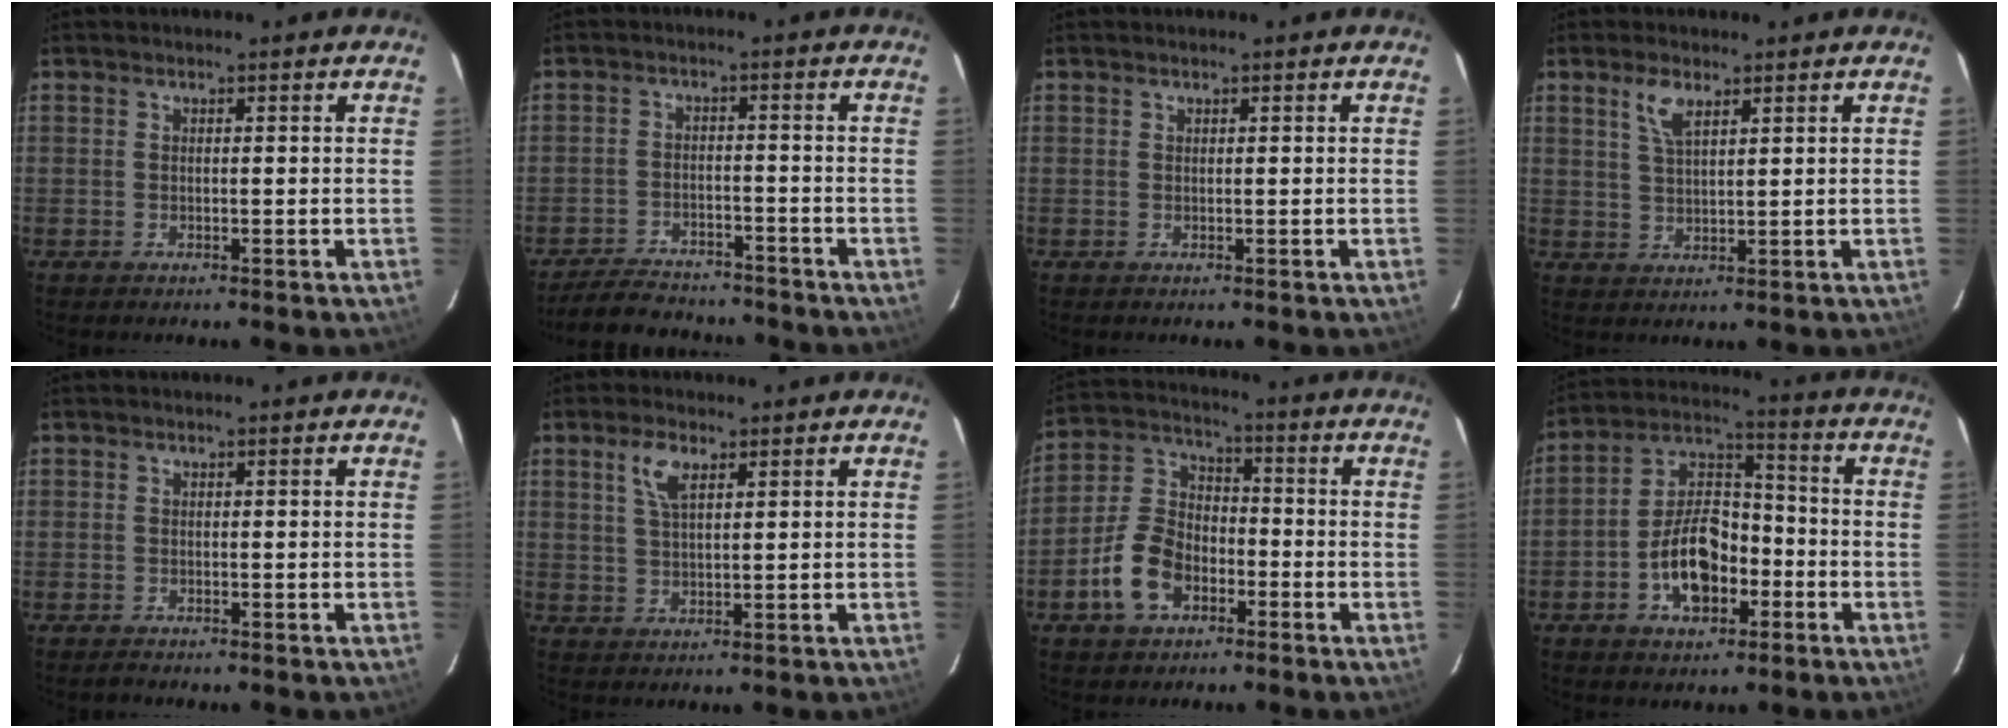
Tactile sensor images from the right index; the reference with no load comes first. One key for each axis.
{"total": 10.6, "fx": -9.4, "fy": 4.0, "fz": 3.0, "tx": -0.084, "ty": 0.007, "tz": -0.136}
{"total": 0.0}
{"total": 4.3, "fx": 2.6, "fy": 1.5, "fz": 3.1, "tx": -0.061, "ty": 0.004, "tz": 0.052}
{"total": 0.6, "fx": -0.5, "fy": 0.3, "fz": -0.1, "tx": -0.001, "ty": -0.001, "tz": -0.011}
{"total": 4.5, "fx": 2.4, "fy": 1.7, "fz": 3.4, "tx": -0.067, "ty": 0.007, "tz": 0.048}
{"total": 10.6, "fx": -5.2, "fy": 6.7, "fz": 6.2, "tx": -0.133, "ty": 0.022, "tz": -0.097}
{"total": 12.3, "fx": -4.8, "fy": 7.1, "fz": 8.9, "tx": -0.171, "ty": 0.028, "tz": -0.075}